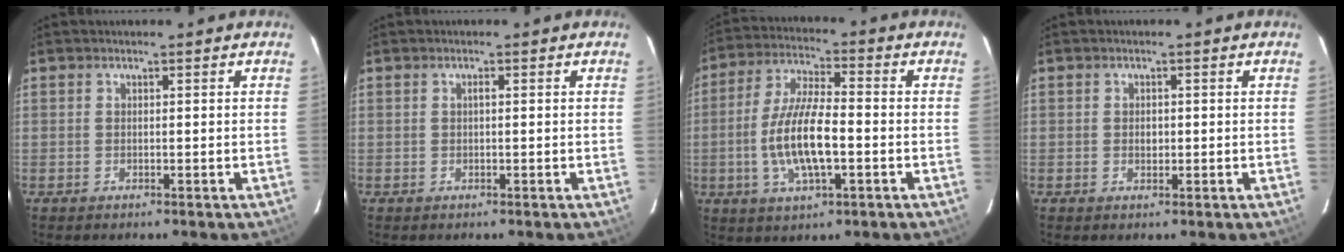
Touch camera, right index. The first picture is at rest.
{"total": 0.6, "force": [0.1, 0.1, 0.6], "torque": [-0.009, 0.004, -0.001]}
{"total": 12.2, "force": [-2.5, 3.5, 11.4], "torque": [-0.230, 0.000, -0.047]}
{"total": 1.2, "force": [0.1, 0.9, 0.8], "torque": [-0.013, 0.003, 0.001]}